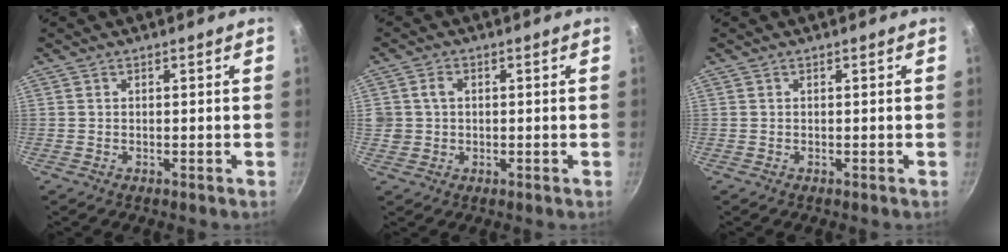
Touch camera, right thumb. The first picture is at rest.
{"total": 3.3, "force": [0.5, 2.9, 1.6], "torque": [-0.014, 0.009, 0.010]}
{"total": 0.0}